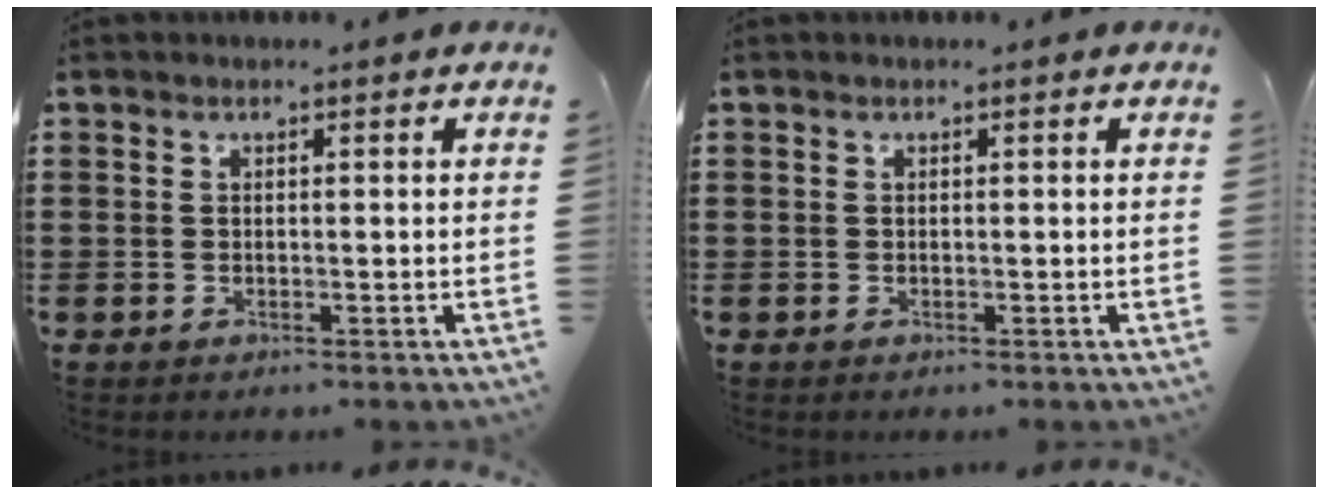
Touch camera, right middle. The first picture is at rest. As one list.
[{"total": 0.0}]